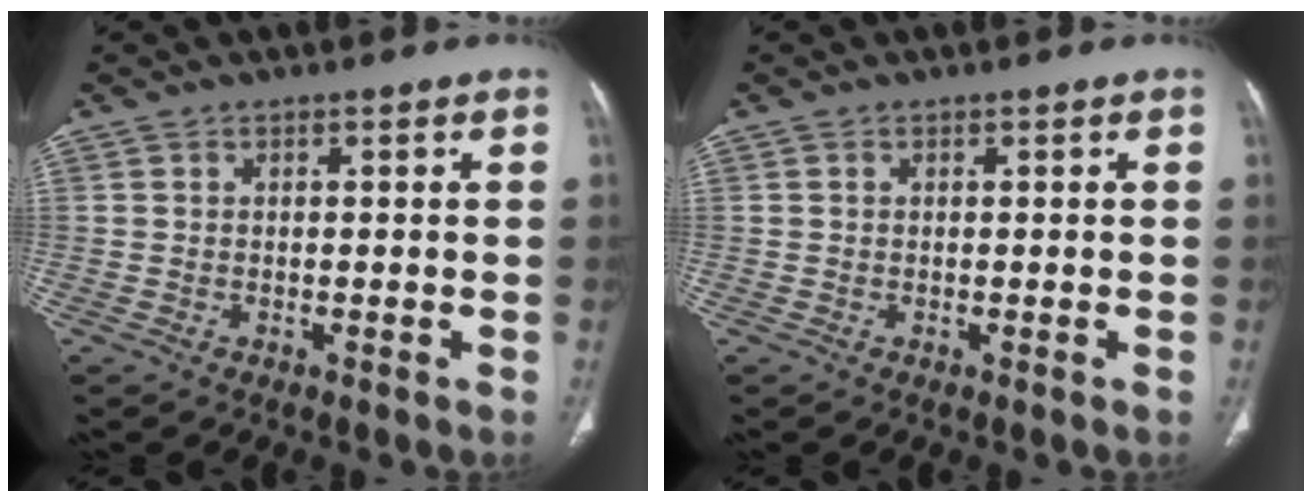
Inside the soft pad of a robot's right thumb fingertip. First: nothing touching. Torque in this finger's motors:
{"motor_torque": [0.43, 0.30, -0.20, 0.04, 0.01]}